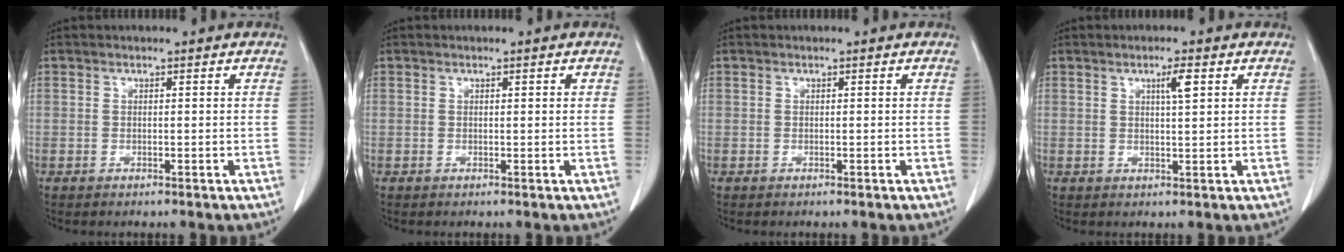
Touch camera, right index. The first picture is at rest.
{"total": 0.5, "force": [0.2, 0.2, 0.5], "torque": [-0.007, 0.001, 0.002]}
{"total": 0.0}
{"total": 2.7, "force": [1.1, 0.1, 2.5], "torque": [-0.043, -0.001, 0.018]}